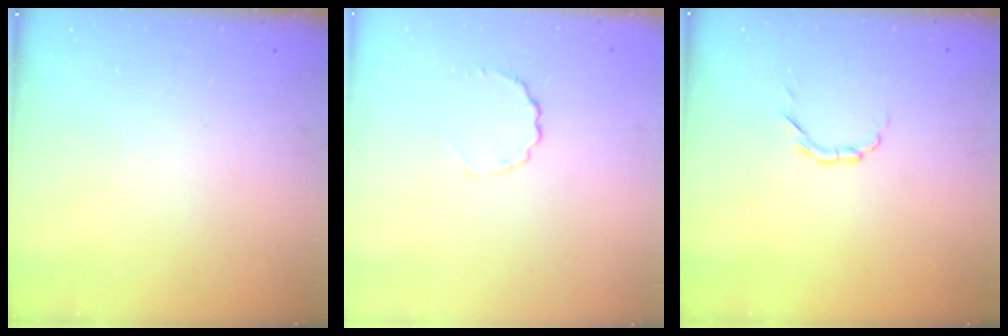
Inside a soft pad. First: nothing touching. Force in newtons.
{"total": 3.7, "press": 3.5, "slide": 1.3}
{"total": 2.6, "press": 2.4, "slide": 0.9}